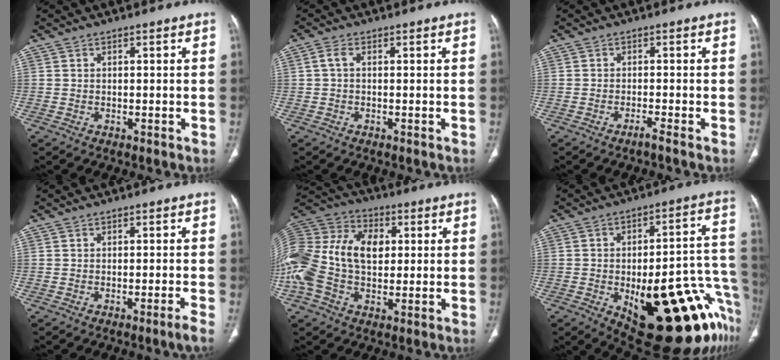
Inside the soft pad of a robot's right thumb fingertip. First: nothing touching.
{"total": 1.6, "force": [0.1, 0.8, 1.4], "torque": [-0.033, 0.004, 0.000]}
{"total": 1.4, "force": [-1.1, -0.4, 0.8], "torque": [-0.021, 0.003, -0.021]}
{"total": 1.9, "force": [-1.2, -0.7, 1.3], "torque": [-0.029, 0.004, -0.018]}
{"total": 22.8, "force": [1.8, 15.2, 16.9], "torque": [-0.394, 0.049, 0.038]}
{"total": 30.5, "force": [-11.9, 11.2, 25.7], "torque": [-0.241, 0.057, -0.141]}